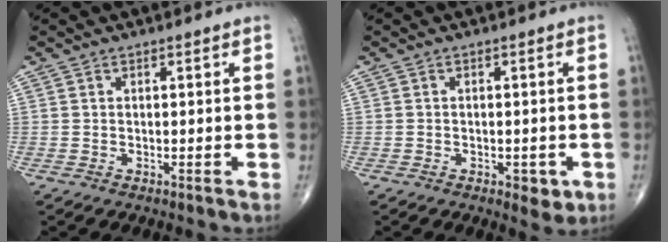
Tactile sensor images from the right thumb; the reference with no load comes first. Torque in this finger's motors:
{"motor_torque": [0.46, 0.57, -0.03, -0.11, -0.01]}